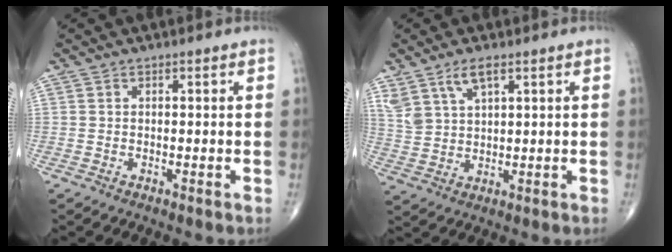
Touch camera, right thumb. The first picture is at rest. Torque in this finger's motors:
{"motor_torque": [0.04, 0.06, 0.51, 0.51, 0.14]}